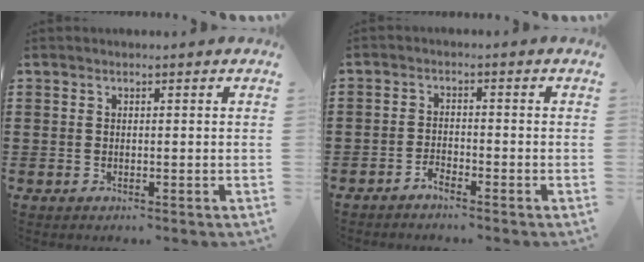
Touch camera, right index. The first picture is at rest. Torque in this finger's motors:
{"motor_torque": [0.26, 0.41, 0.07, -0.02]}